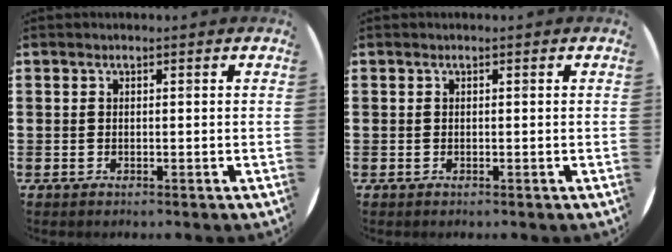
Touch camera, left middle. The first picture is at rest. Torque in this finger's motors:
{"motor_torque": [0.75, -0.57, 0.07, 0.03]}